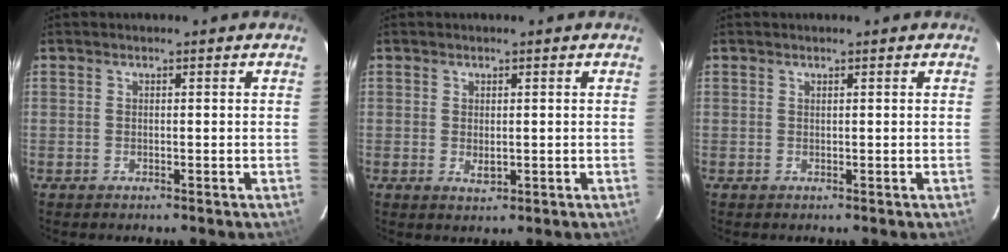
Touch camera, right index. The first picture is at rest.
{"total": 1.9, "force": [0.0, 1.2, 1.5], "torque": [-0.024, -0.001, 0.003]}
{"total": 0.0}